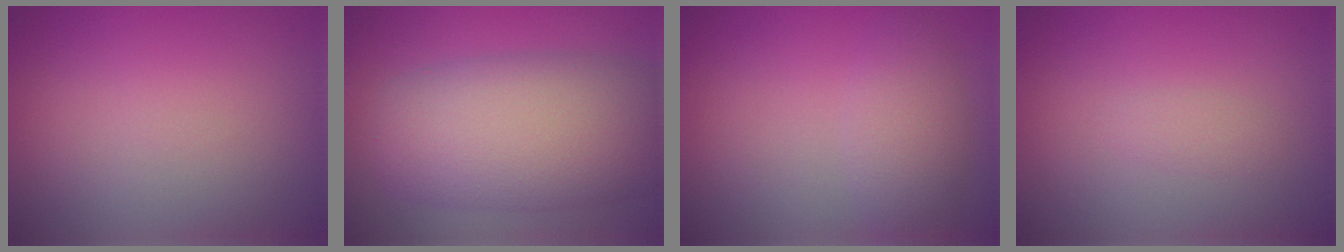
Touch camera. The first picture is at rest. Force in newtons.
{"total": 9.7, "press": 9.7, "slide": 0.5}
{"total": 2.9, "press": 2.9, "slide": 0.1}
{"total": 0.8, "press": 0.8, "slide": 0.1}